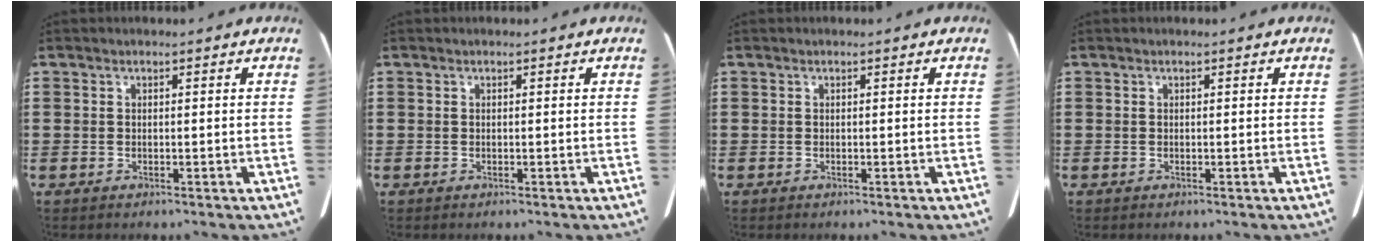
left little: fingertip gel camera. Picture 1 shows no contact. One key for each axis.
{"total": 0.0}
{"total": 0.0}
{"total": 0.0}